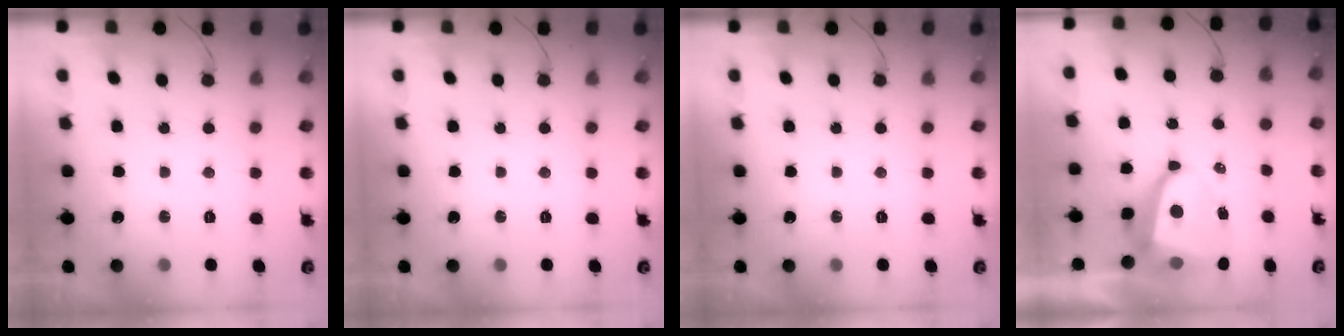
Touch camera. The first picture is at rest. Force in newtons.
{"total": 0.0}
{"total": 0.0}
{"total": 7.9, "press": 7.8, "slide": 1.0}